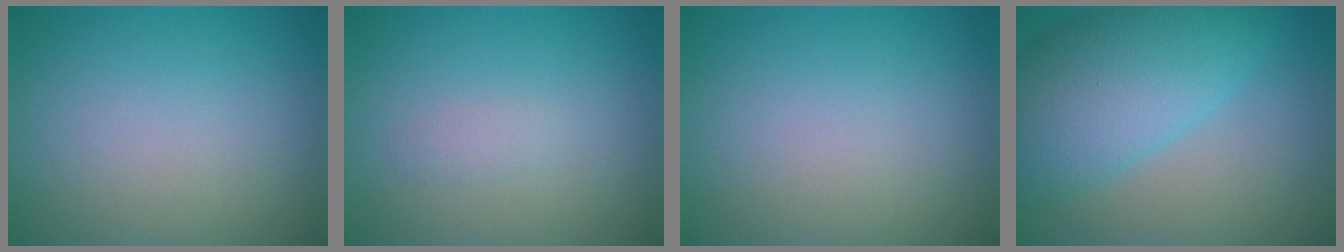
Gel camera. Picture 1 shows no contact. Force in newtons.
{"total": 0.8, "press": 0.8, "slide": 0.1}
{"total": 0.0}
{"total": 8.5, "press": 8.5, "slide": 0.4}